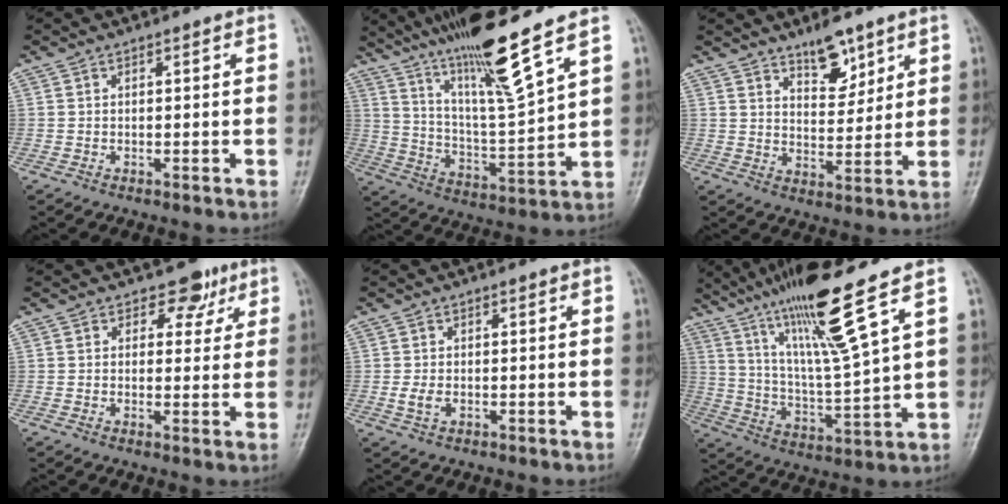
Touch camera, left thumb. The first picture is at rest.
{"total": 16.1, "force": [11.3, 0.4, 11.5], "torque": [-0.195, -0.065, 0.204]}
{"total": 7.5, "force": [5.2, 3.1, 4.3], "torque": [-0.043, -0.040, 0.087]}
{"total": 4.9, "force": [2.8, 3.5, 1.9], "torque": [0.010, -0.009, 0.035]}
{"total": 2.2, "force": [-0.3, 1.4, 1.7], "torque": [-0.034, -0.003, -0.009]}
{"total": 16.1, "force": [10.4, -0.1, 12.4], "torque": [-0.217, -0.056, 0.191]}